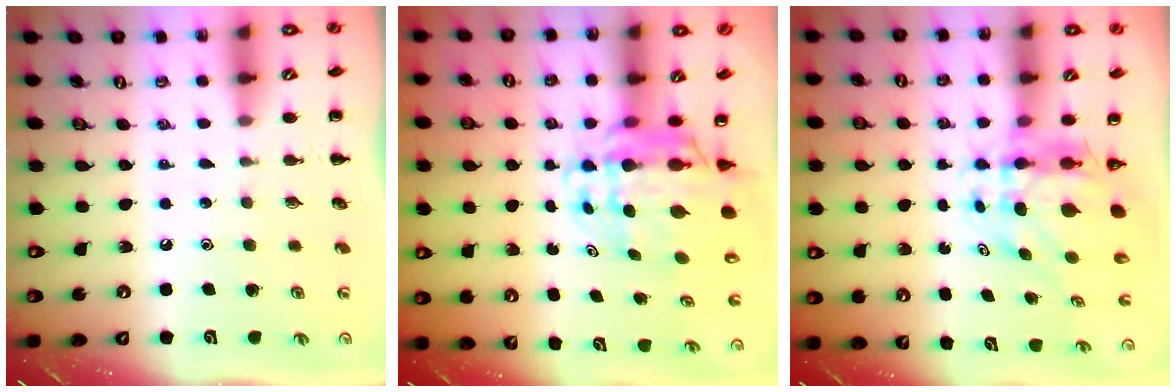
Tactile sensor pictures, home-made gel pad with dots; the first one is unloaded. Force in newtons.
{"total": 9.2, "press": 8.8, "slide": 2.8}
{"total": 8.0, "press": 7.8, "slide": 2.1}